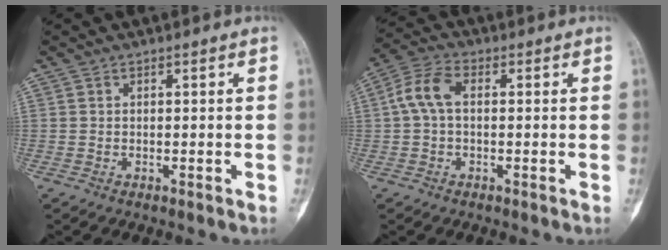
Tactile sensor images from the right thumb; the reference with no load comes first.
{"total": 6.3, "force": [0.5, 3.7, 5.1], "torque": [-0.106, 0.022, 0.002]}